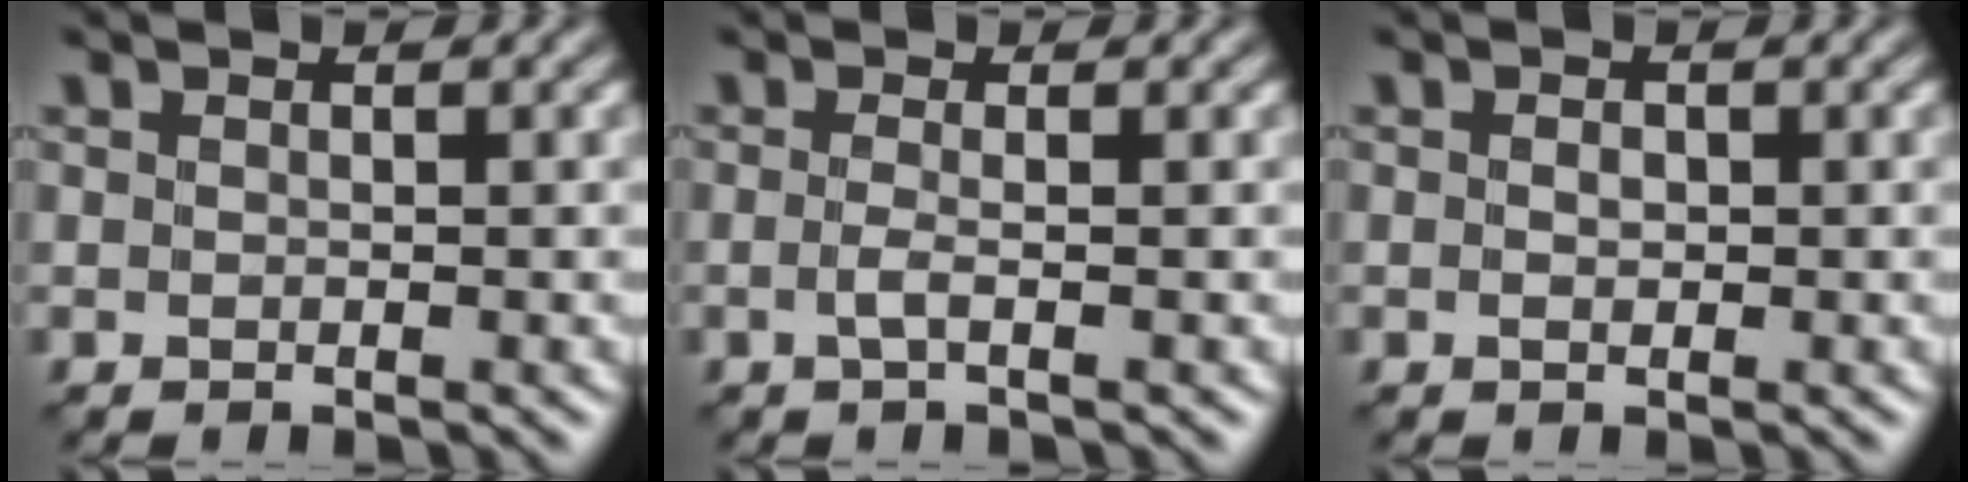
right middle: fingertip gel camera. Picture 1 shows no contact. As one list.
[{"total": 1.4, "force": [-0.3, 0.4, 1.3], "torque": [-0.024, -0.003, -0.009]}, {"total": 0.7, "force": [-0.1, 0.5, 0.6], "torque": [-0.009, -0.001, 0.000]}]